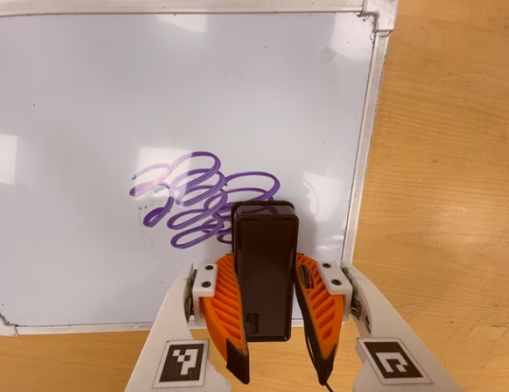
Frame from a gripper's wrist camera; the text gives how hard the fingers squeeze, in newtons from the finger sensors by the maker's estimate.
{"total": 10.5, "left": 10.2, "right": 10.9}